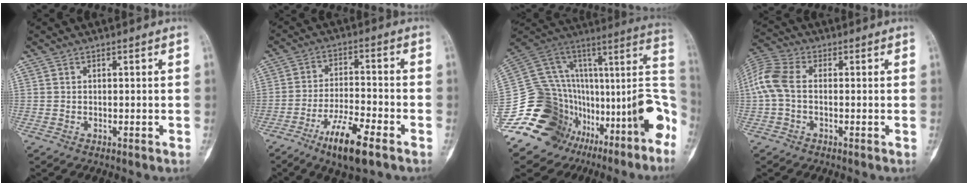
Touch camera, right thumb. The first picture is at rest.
{"total": 10.5, "force": [-6.2, 2.4, 8.1], "torque": [-0.148, 0.022, -0.107]}
{"total": 23.7, "force": [-11.0, 15.7, 13.9], "torque": [-0.131, 0.171, -0.157]}
{"total": 7.8, "force": [-0.2, 4.7, 6.2], "torque": [-0.149, 0.021, -0.014]}